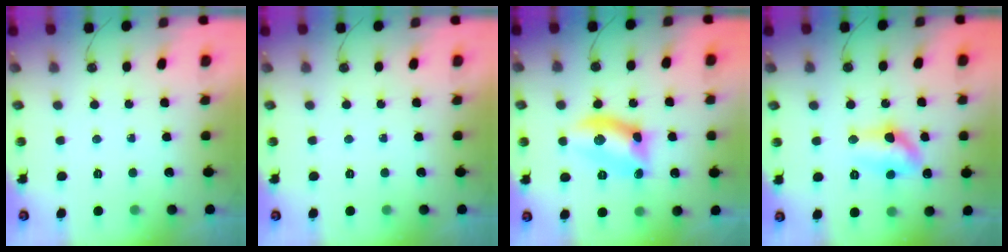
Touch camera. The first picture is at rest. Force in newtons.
{"total": 0.0}
{"total": 12.1, "press": 11.8, "slide": 2.7}
{"total": 10.9, "press": 10.9, "slide": 0.8}